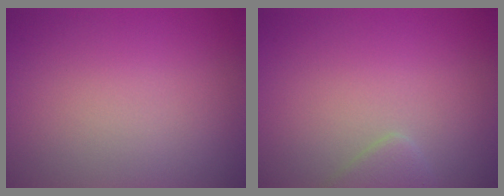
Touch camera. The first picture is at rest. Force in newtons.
{"total": 1.5, "press": 1.5, "slide": 0.1}